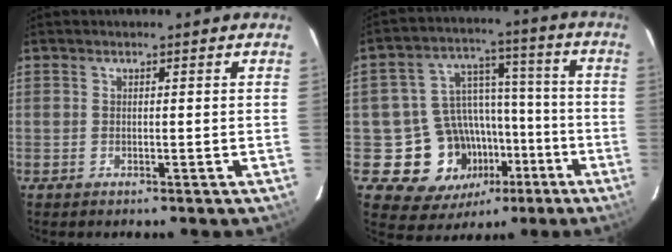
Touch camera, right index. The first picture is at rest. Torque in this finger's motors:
{"motor_torque": [0.59, -0.51, -0.05, -0.13]}